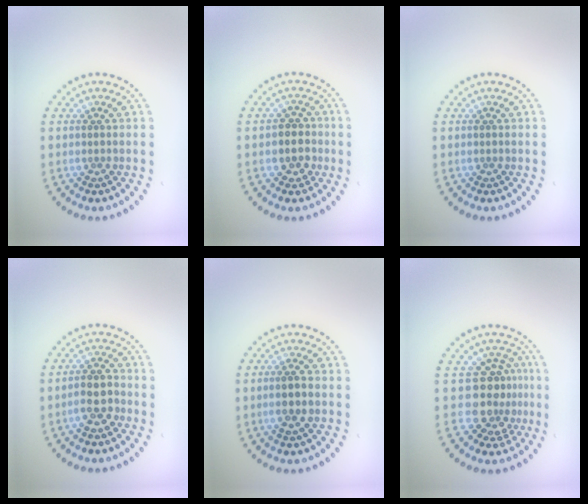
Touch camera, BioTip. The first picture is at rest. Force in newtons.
{"total": 2.7, "press": 2.5, "slide": 0.8}
{"total": 0.0}
{"total": 2.8, "press": 2.7, "slide": 0.8}
{"total": 2.3, "press": 2.2, "slide": 0.8}
{"total": 4.0, "press": 2.9, "slide": 2.7}